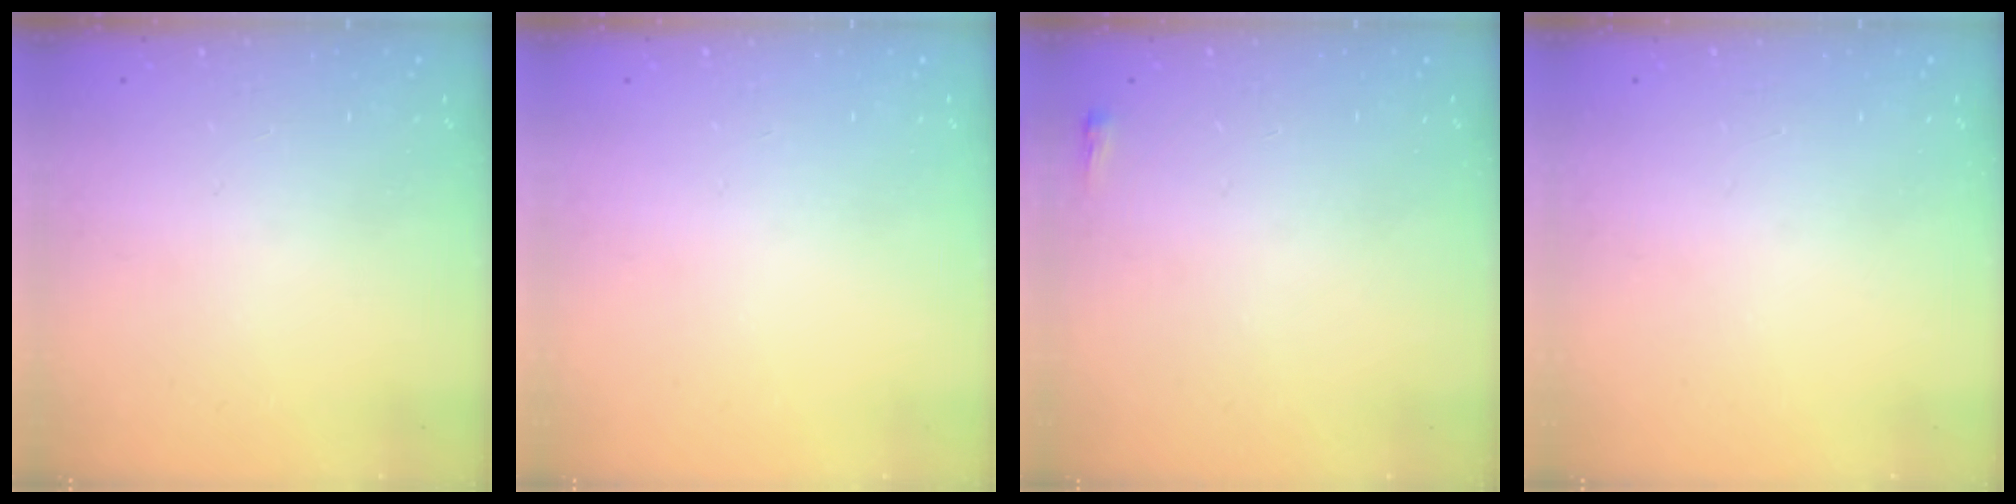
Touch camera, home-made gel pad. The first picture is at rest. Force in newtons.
{"total": 0.0}
{"total": 2.0, "press": 2.0, "slide": 0.5}
{"total": 1.0, "press": 0.0, "slide": 1.0}